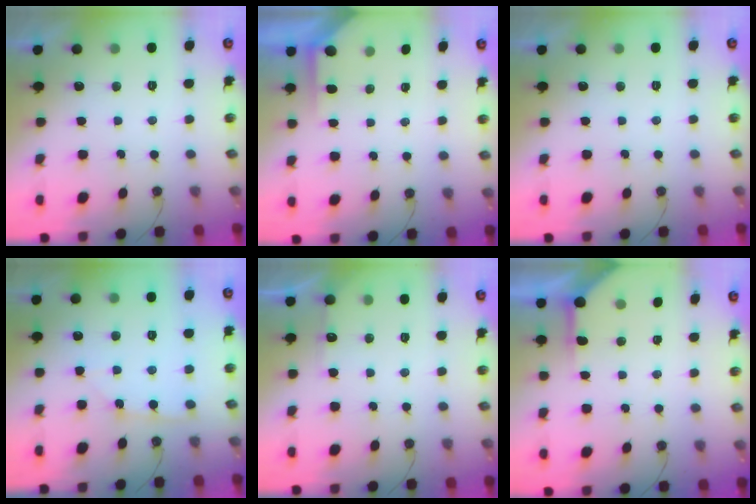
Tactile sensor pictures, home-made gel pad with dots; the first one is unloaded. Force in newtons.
{"total": 1.5, "press": 1.5, "slide": 0.3}
{"total": 0.0}
{"total": 2.2, "press": 2.1, "slide": 0.3}
{"total": 4.3, "press": 4.3, "slide": 0.5}
{"total": 4.5, "press": 4.5, "slide": 0.3}